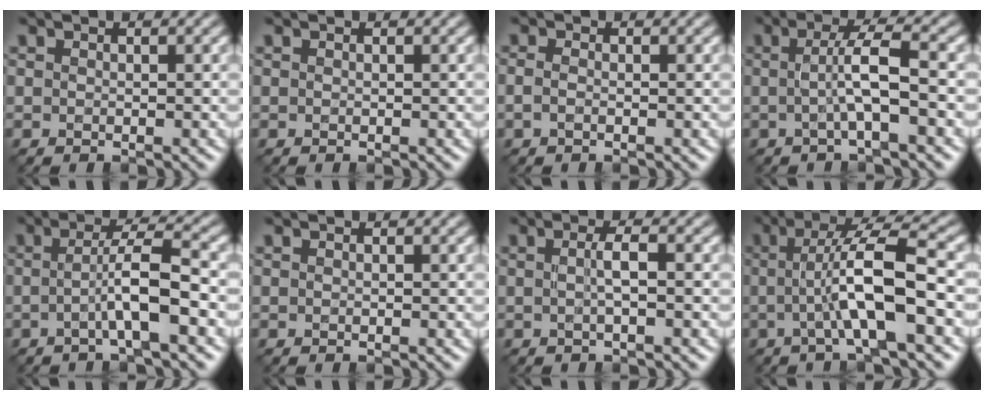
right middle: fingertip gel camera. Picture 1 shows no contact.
{"total": 0.0}
{"total": 0.9, "force": [-0.3, 0.4, 0.7], "torque": [-0.019, -0.003, -0.009]}
{"total": 4.2, "force": [-0.3, 0.6, 4.1], "torque": [-0.073, 0.005, -0.010]}
{"total": 4.8, "force": [-1.0, 0.6, 4.6], "torque": [-0.078, 0.013, -0.026]}
{"total": 0.0}
{"total": 1.8, "force": [0.0, 0.2, 1.8], "torque": [-0.035, 0.002, -0.001]}
{"total": 7.3, "force": [-0.8, 1.2, 7.1], "torque": [-0.121, 0.014, -0.021]}